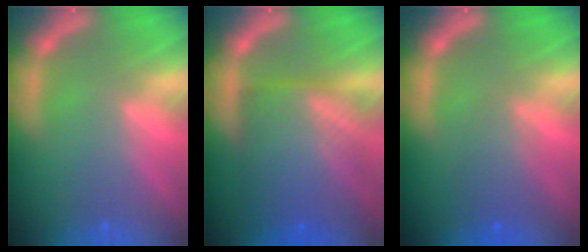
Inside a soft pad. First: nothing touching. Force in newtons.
{"total": 10.0}
{"total": 3.0}